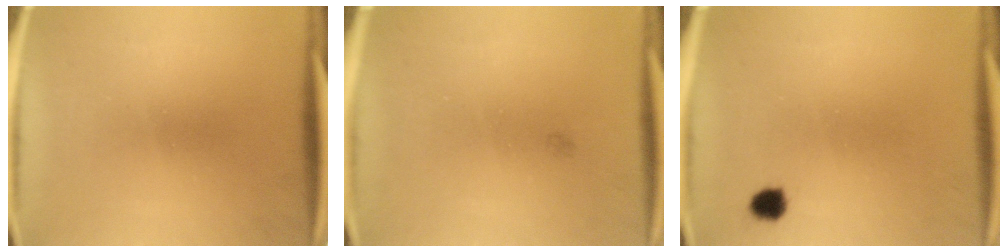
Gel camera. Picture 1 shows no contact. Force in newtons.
{"total": 0.6}
{"total": 2.4}